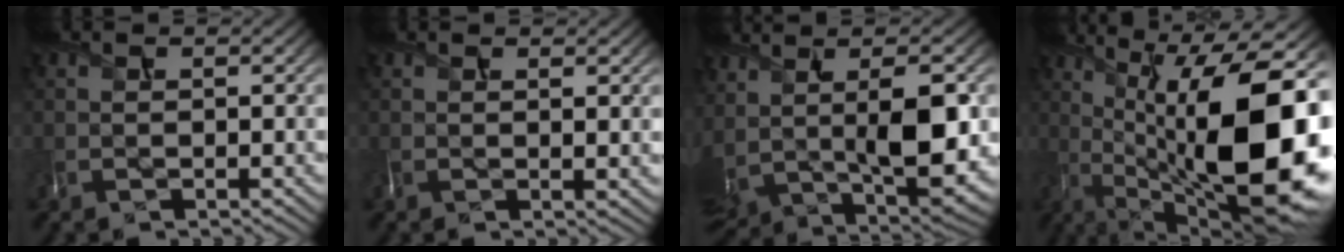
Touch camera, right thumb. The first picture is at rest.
{"total": 1.9, "force": [0.6, 0.4, 1.8], "torque": [-0.033, 0.001, 0.011]}
{"total": 12.7, "force": [2.0, 5.9, 11.0], "torque": [-0.224, -0.009, 0.061]}
{"total": 20.0, "force": [-0.5, 8.0, 18.3], "torque": [-0.252, 0.014, -0.010]}